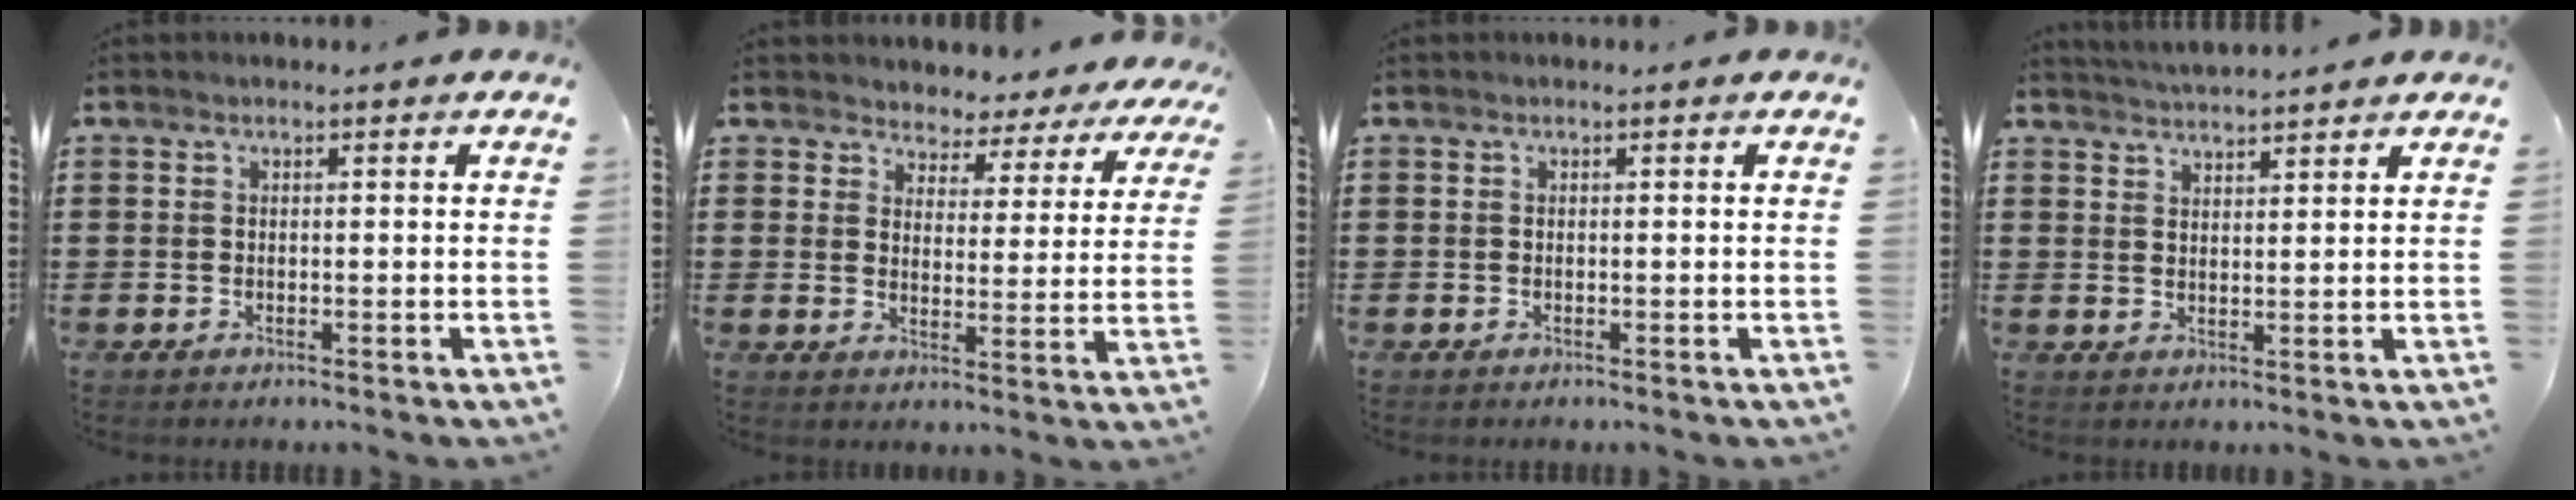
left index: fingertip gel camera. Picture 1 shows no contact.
{"total": 3.4, "force": [3.2, 1.1, -0.3], "torque": [-0.019, -0.020, 0.051]}
{"total": 0.0}
{"total": 2.9, "force": [2.9, -0.4, 0.1], "torque": [-0.009, -0.009, 0.053]}